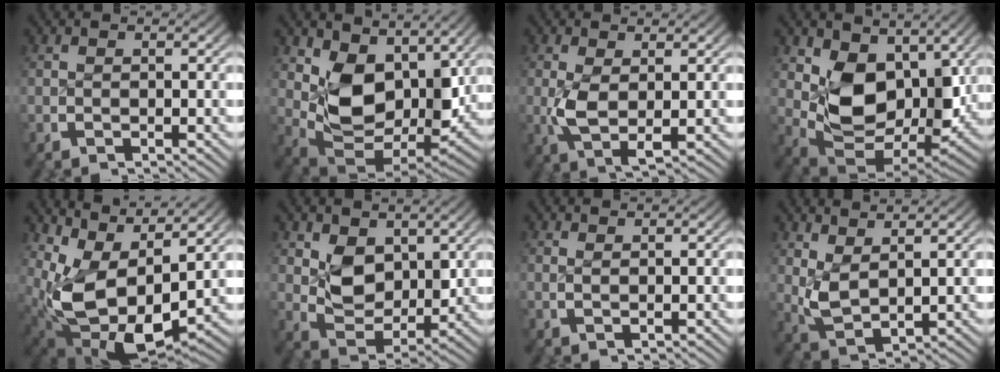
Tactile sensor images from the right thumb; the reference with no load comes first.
{"total": 10.6, "force": [0.4, 6.6, 8.3], "torque": [-0.179, -0.057, 0.029]}
{"total": 4.3, "force": [0.1, 2.5, 3.6], "torque": [-0.092, -0.023, 0.014]}
{"total": 11.7, "force": [-0.2, 7.6, 8.9], "torque": [-0.192, -0.062, 0.021]}
{"total": 14.2, "force": [-0.8, 9.1, 10.9], "torque": [-0.241, -0.068, 0.022]}
{"total": 5.7, "force": [0.9, 3.9, 4.0], "torque": [-0.095, -0.033, 0.025]}
{"total": 0.6, "force": [0.4, 0.0, 0.5], "torque": [-0.010, -0.007, 0.011]}
{"total": 4.9, "force": [1.2, 3.3, 3.5], "torque": [-0.087, -0.023, 0.037]}